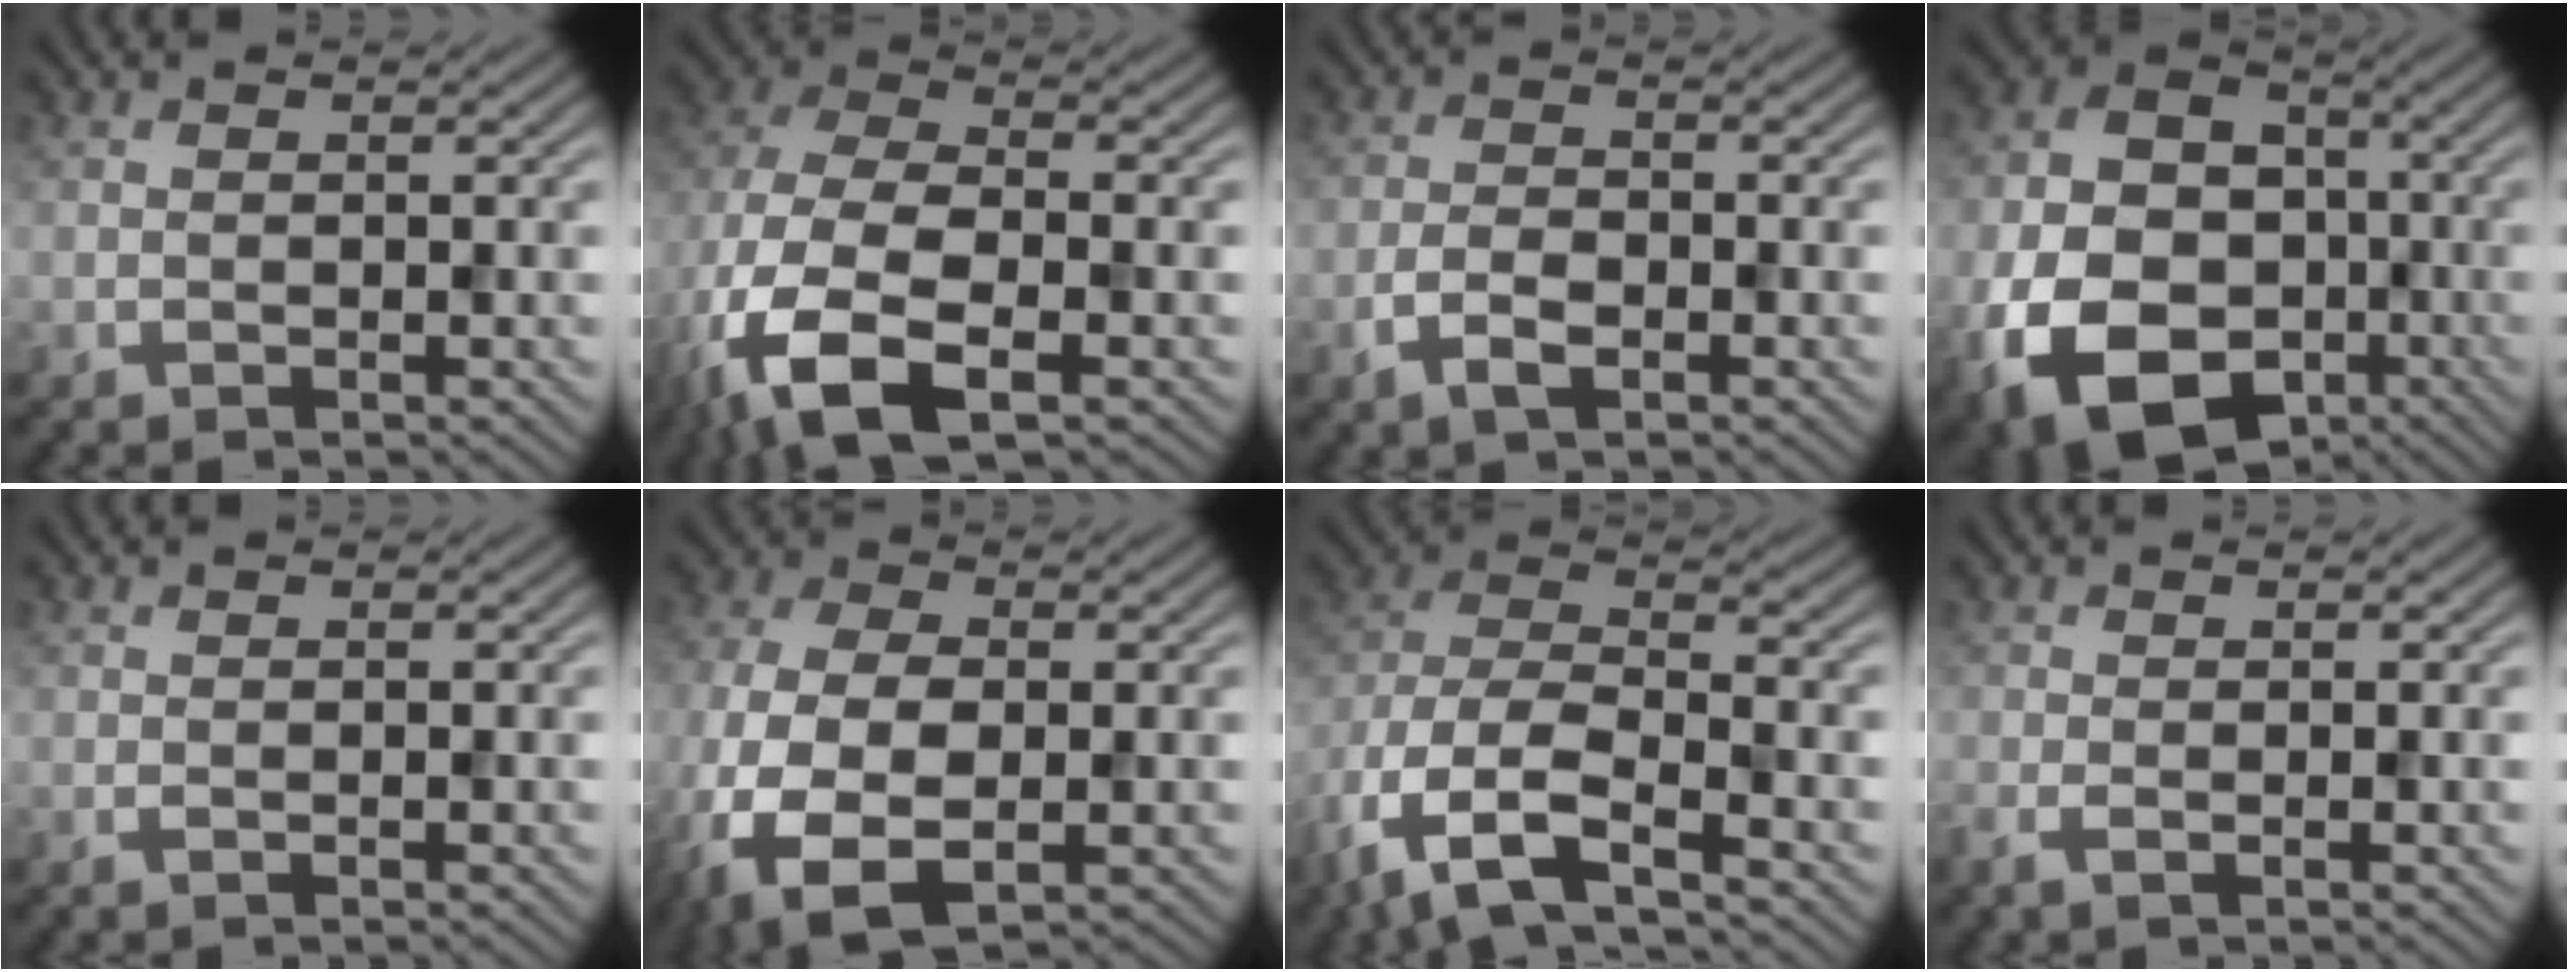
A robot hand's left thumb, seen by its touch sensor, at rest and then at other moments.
{"total": 14.1, "force": [-6.5, 6.6, 10.6], "torque": [-0.266, -0.026, -0.132]}
{"total": 3.3, "force": [-1.8, 1.5, 2.4], "torque": [-0.050, -0.001, -0.039]}
{"total": 16.2, "force": [-5.9, 12.0, 9.2], "torque": [-0.205, -0.036, -0.111]}
{"total": 0.5, "force": [-0.1, 0.2, 0.5], "torque": [-0.011, -0.003, -0.001]}
{"total": 10.9, "force": [-4.2, 6.1, 8.0], "torque": [-0.222, -0.033, -0.074]}
{"total": 11.8, "force": [-6.7, 4.7, 8.5], "torque": [-0.185, -0.018, -0.146]}
{"total": 1.7, "force": [-0.6, 0.6, 1.6], "torque": [-0.042, -0.007, -0.016]}